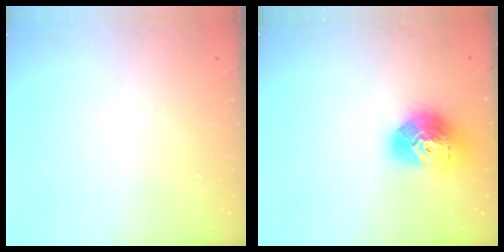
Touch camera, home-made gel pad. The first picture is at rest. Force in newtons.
{"total": 15.6, "press": 15.5, "slide": 1.5}